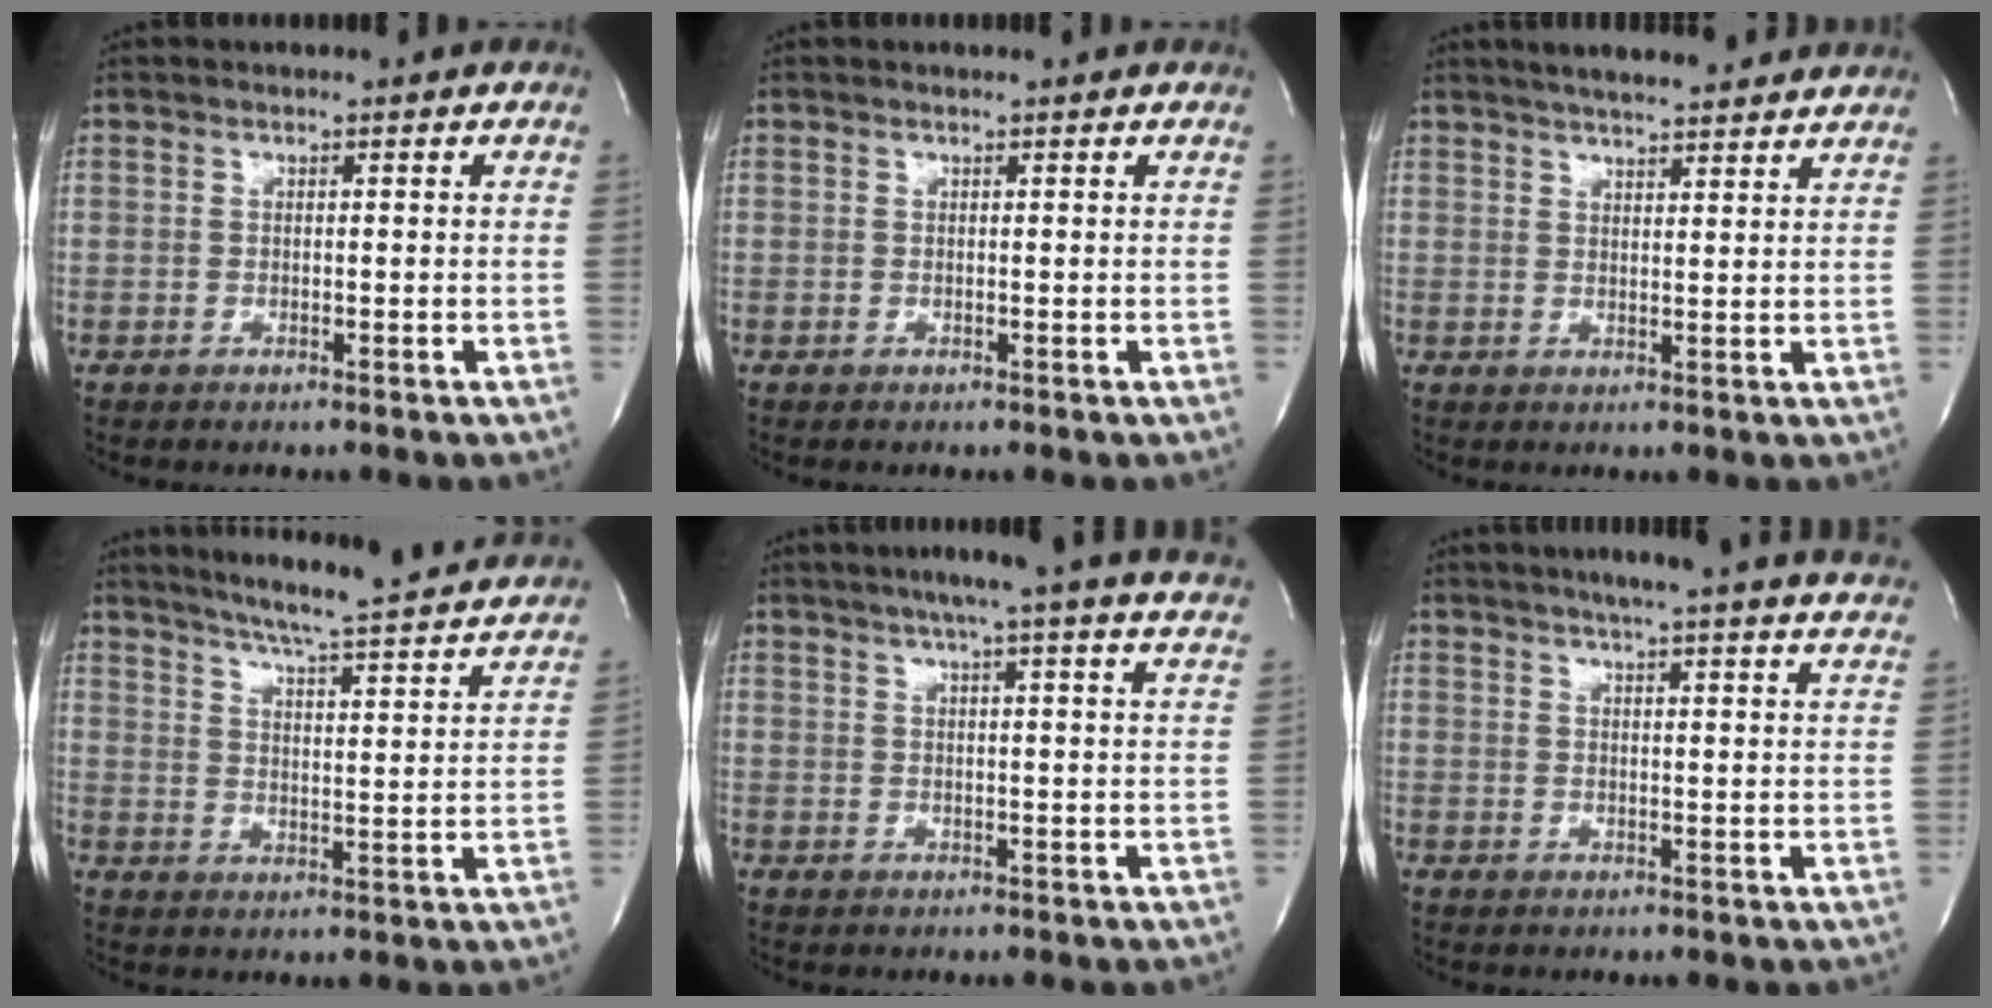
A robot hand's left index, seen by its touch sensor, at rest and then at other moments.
{"total": 0.6, "force": [0.6, -0.1, 0.2], "torque": [-0.006, -0.001, 0.008]}
{"total": 10.7, "force": [9.3, 1.4, 5.0], "torque": [-0.073, 0.014, 0.117]}
{"total": 20.7, "force": [19.0, 0.1, 8.2], "torque": [-0.129, -0.037, 0.242]}
{"total": 20.2, "force": [17.6, -0.8, 9.8], "torque": [-0.152, -0.018, 0.209]}
{"total": 22.2, "force": [19.9, 0.2, 9.8], "torque": [-0.151, -0.029, 0.235]}